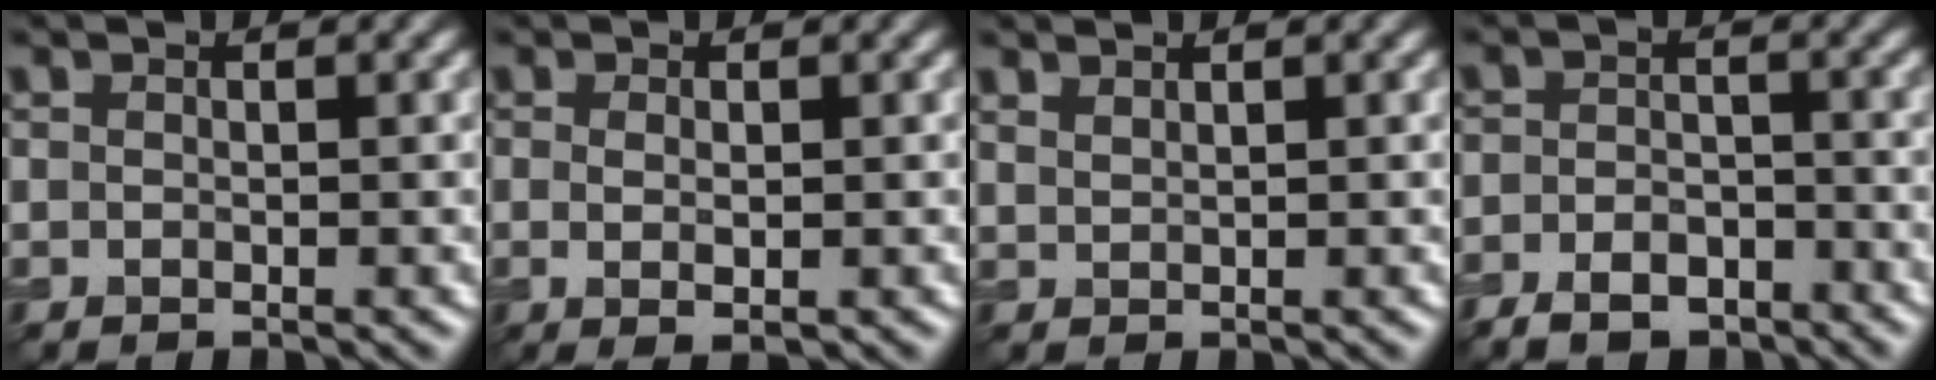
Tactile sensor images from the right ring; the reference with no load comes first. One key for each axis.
{"total": 1.5, "fx": -0.1, "fy": 0.4, "fz": 1.4, "tx": -0.028, "ty": -0.004, "tz": 0.000}
{"total": 1.1, "fx": 1.0, "fy": 0.3, "fz": 0.4, "tx": -0.002, "ty": -0.002, "tz": 0.019}
{"total": 4.2, "fx": -3.1, "fy": 2.0, "fz": 2.0, "tx": -0.025, "ty": 0.000, "tz": -0.058}